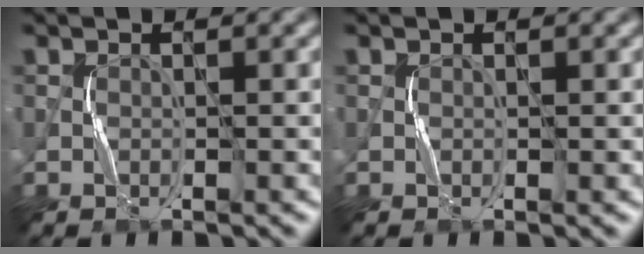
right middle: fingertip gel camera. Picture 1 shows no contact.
{"total": 0.0}